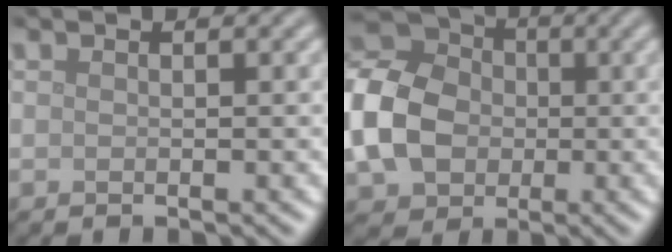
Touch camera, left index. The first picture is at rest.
{"total": 9.7, "force": [-1.4, 7.7, 5.7], "torque": [-0.143, 0.002, -0.040]}